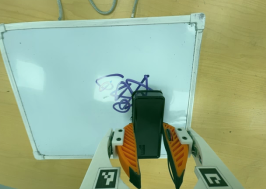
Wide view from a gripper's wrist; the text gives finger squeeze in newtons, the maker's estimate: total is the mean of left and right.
{"total": 4.6, "left": 3.3, "right": 5.9}